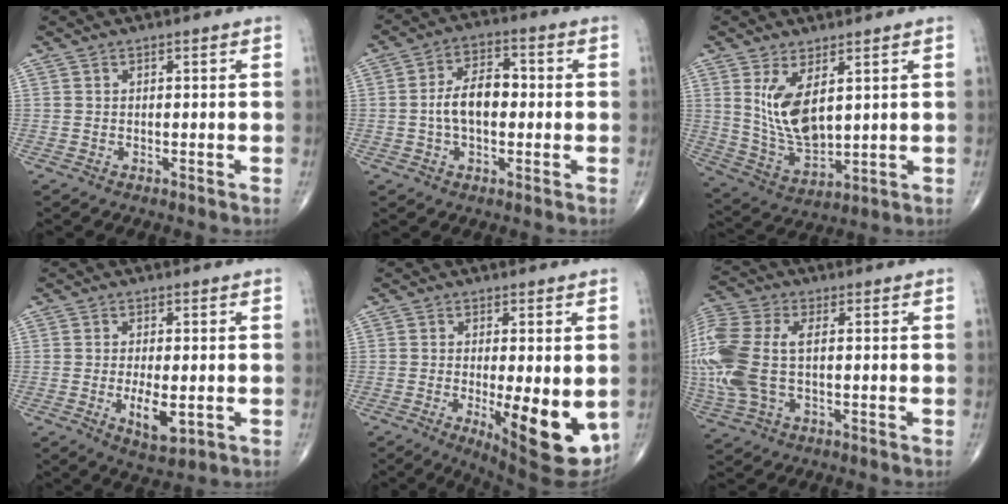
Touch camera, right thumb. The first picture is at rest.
{"total": 8.6, "force": [-0.4, 5.1, 7.0], "torque": [-0.114, 0.023, -0.014]}
{"total": 10.3, "force": [3.3, 4.8, 8.5], "torque": [-0.155, -0.029, 0.080]}
{"total": 6.2, "force": [-1.2, 2.6, 5.5], "torque": [-0.088, -0.012, -0.014]}
{"total": 14.1, "force": [-2.8, 4.4, 13.1], "torque": [-0.168, -0.026, -0.025]}
{"total": 16.5, "force": [0.4, 9.2, 13.7], "torque": [-0.371, 0.007, 0.011]}